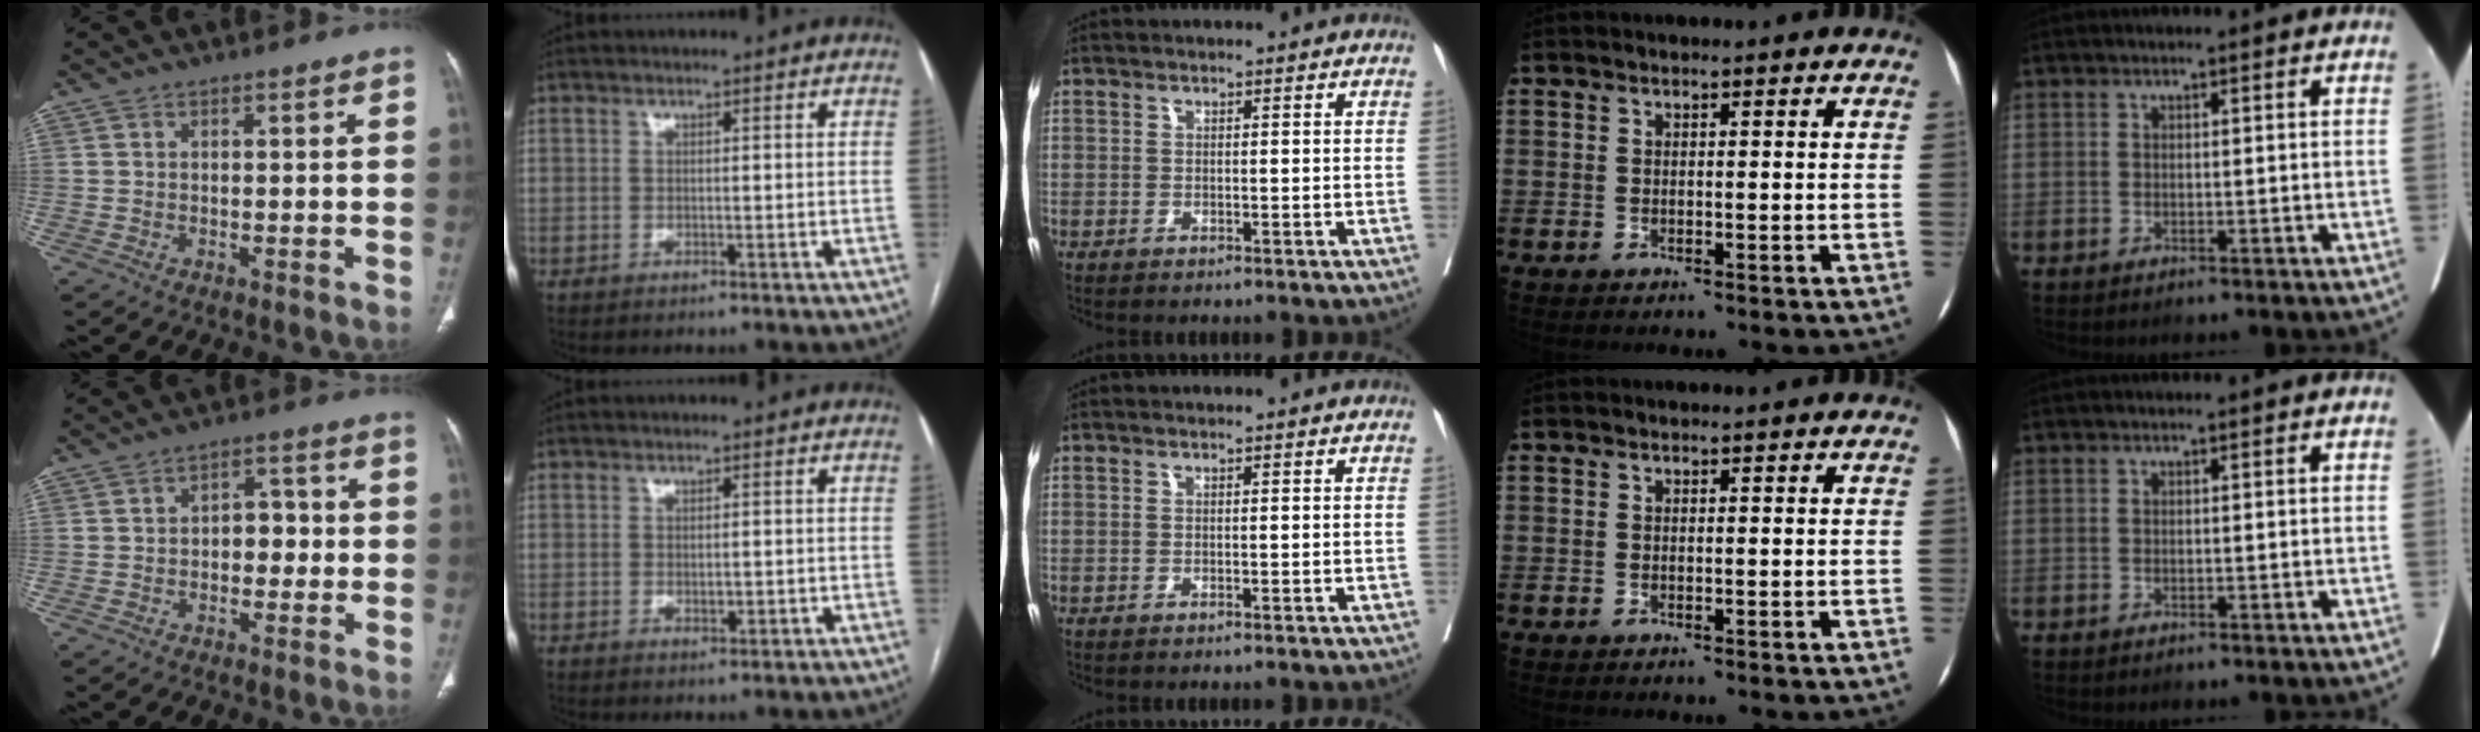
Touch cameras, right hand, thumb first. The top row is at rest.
{"thumb": {"total": 4.9, "force": [-0.5, 3.4, 3.4], "torque": [-0.022, 0.019, -0.015]}, "index": {"total": 1.6, "force": [-0.2, 0.9, 1.3], "torque": [-0.021, -0.001, 0.001]}}